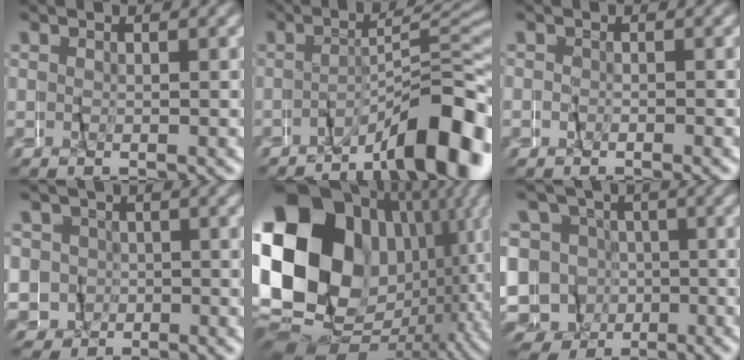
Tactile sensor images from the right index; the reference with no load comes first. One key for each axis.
{"total": 8.9, "fx": -6.2, "fy": 1.6, "fz": 6.2, "tx": -0.078, "ty": 0.003, "tz": -0.098}
{"total": 0.8, "fx": -0.5, "fy": -0.1, "fz": -0.6, "tx": 0.011, "ty": 0.007, "tz": -0.017}
{"total": 7.7, "fx": -1.1, "fy": 7.4, "fz": 1.5, "tx": -0.059, "ty": -0.026, "tz": -0.019}
{"total": 24.6, "fx": 1.3, "fy": 17.2, "fz": 17.6, "tx": -0.296, "ty": -0.025, "tz": 0.027}
{"total": 16.7, "fx": -4.8, "fy": 15.6, "fz": 3.8, "tx": -0.120, "ty": -0.066, "tz": -0.084}